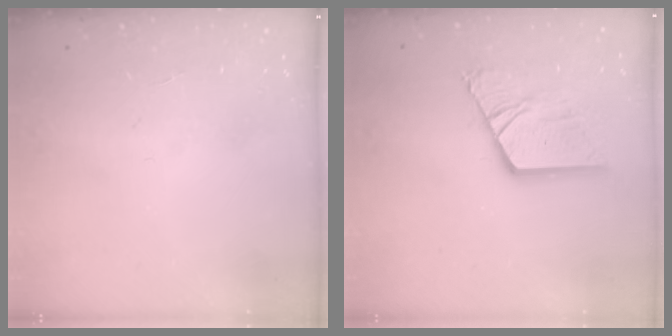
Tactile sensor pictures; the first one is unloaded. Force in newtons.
{"total": 13.5, "press": 13.4, "slide": 1.5}